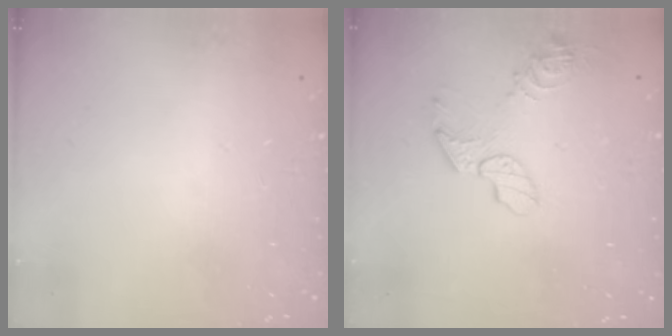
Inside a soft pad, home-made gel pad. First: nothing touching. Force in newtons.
{"total": 8.1, "press": 8.1, "slide": 0.1}